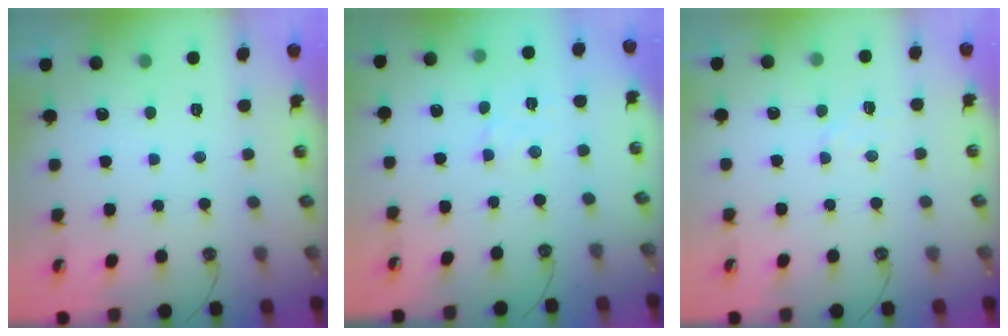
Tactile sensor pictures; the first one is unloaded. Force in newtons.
{"total": 2.8, "press": 2.7, "slide": 0.4}
{"total": 5.1, "press": 5.1, "slide": 0.6}